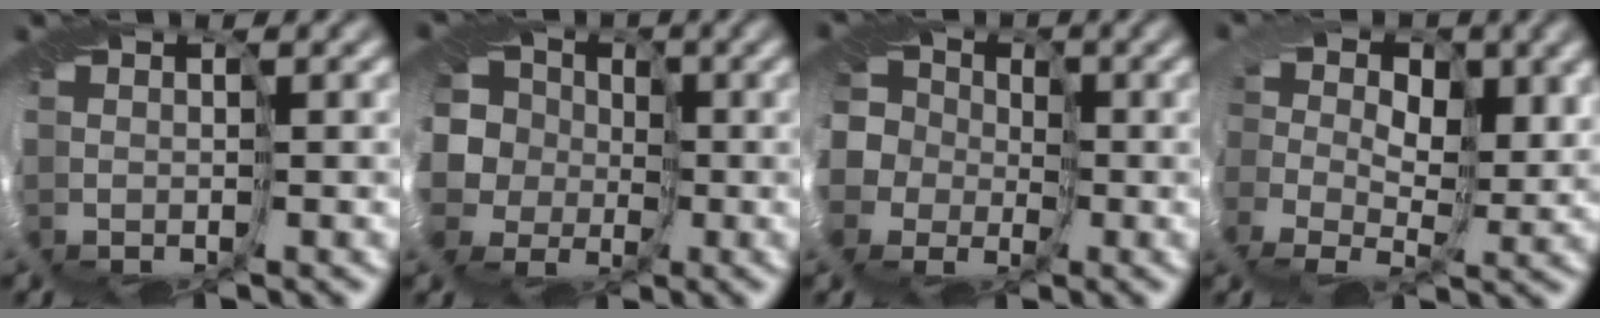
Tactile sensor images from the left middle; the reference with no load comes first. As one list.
[{"total": 7.1, "force": [-1.6, 6.4, 2.5], "torque": [-0.058, 0.015, -0.078]}, {"total": 7.6, "force": [0.5, 7.2, 2.4], "torque": [-0.053, 0.017, -0.042]}, {"total": 5.2, "force": [0.3, 4.0, 3.3], "torque": [-0.040, -0.012, -0.008]}]